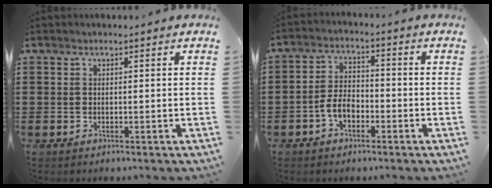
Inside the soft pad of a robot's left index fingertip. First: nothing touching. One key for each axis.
{"total": 4.3, "fx": -2.1, "fy": 2.4, "fz": 2.9, "tx": -0.064, "ty": 0.004, "tz": -0.044}